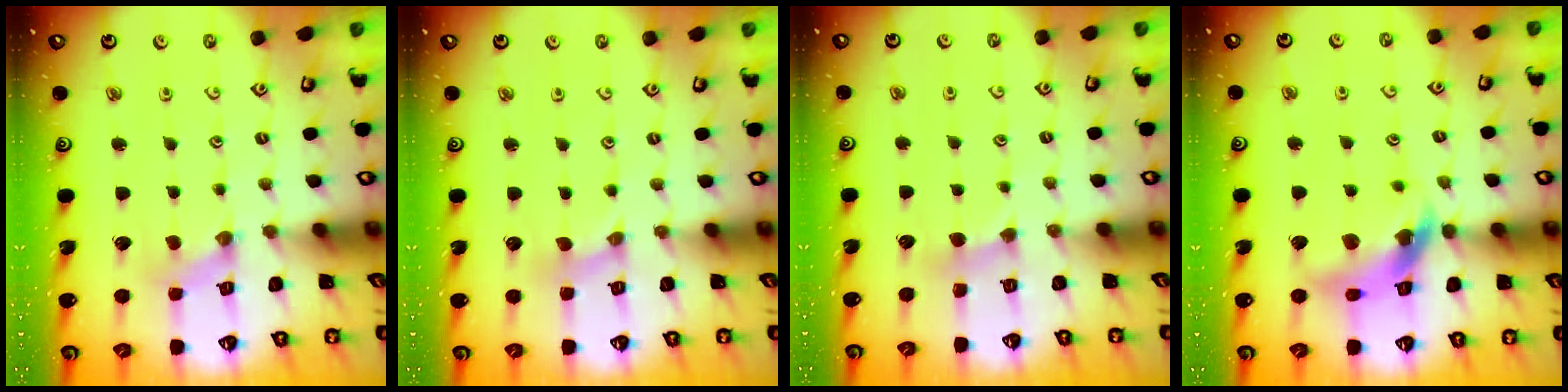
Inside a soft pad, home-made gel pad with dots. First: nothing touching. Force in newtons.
{"total": 0.0}
{"total": 2.3, "press": 2.3, "slide": 0.4}
{"total": 13.8, "press": 13.7, "slide": 1.6}